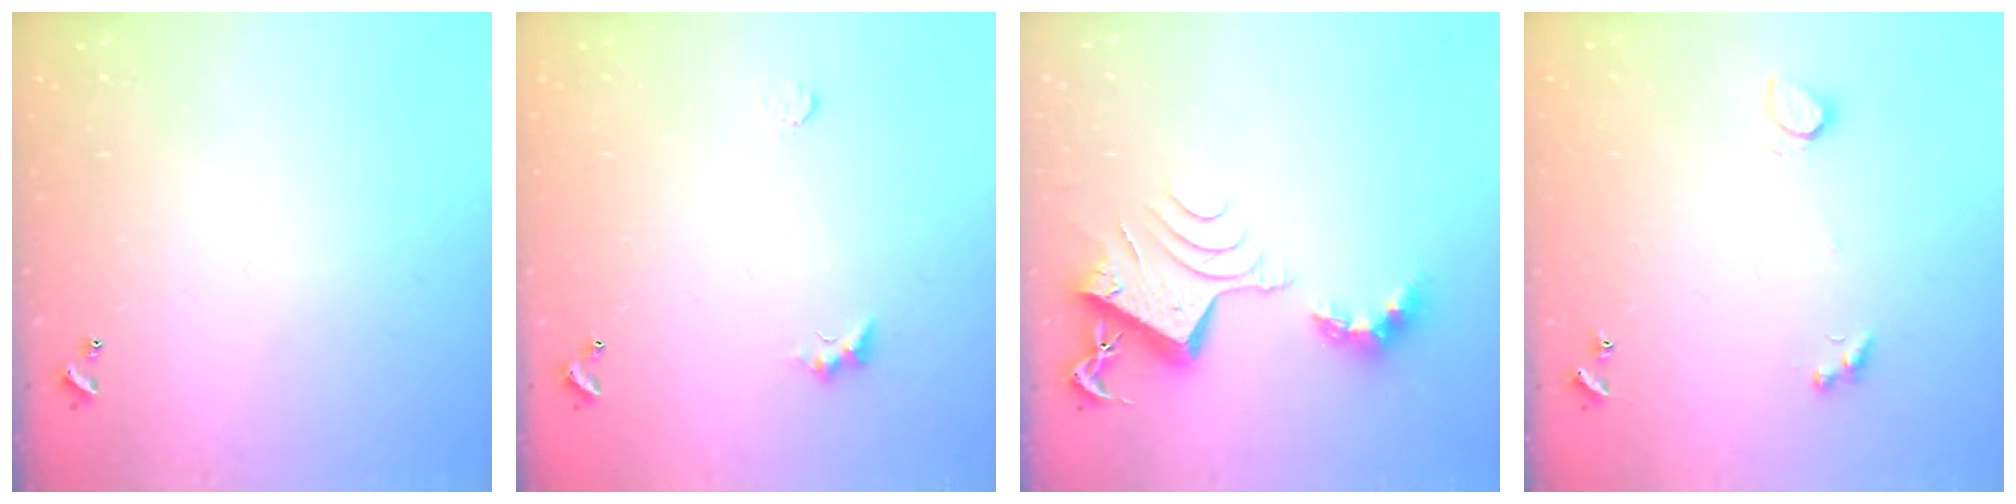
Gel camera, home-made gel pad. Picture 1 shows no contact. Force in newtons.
{"total": 2.0, "press": 2.0, "slide": 0.5}
{"total": 9.7, "press": 9.6, "slide": 1.1}
{"total": 2.5, "press": 2.4, "slide": 0.5}